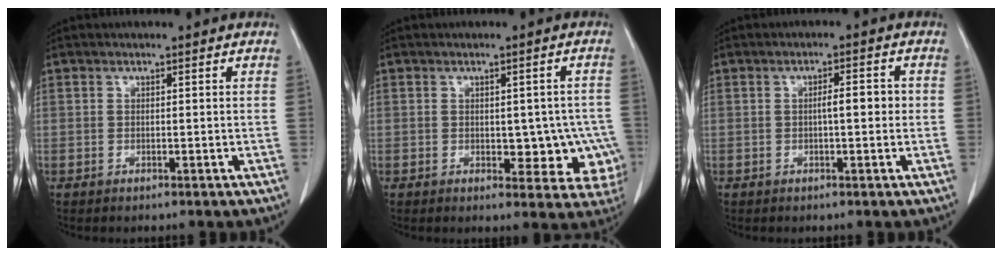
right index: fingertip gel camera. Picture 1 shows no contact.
{"total": 7.6, "force": [-1.3, 4.6, 5.9], "torque": [-0.043, 0.011, -0.008]}
{"total": 2.9, "force": [0.0, 0.7, 2.8], "torque": [-0.050, 0.006, 0.000]}